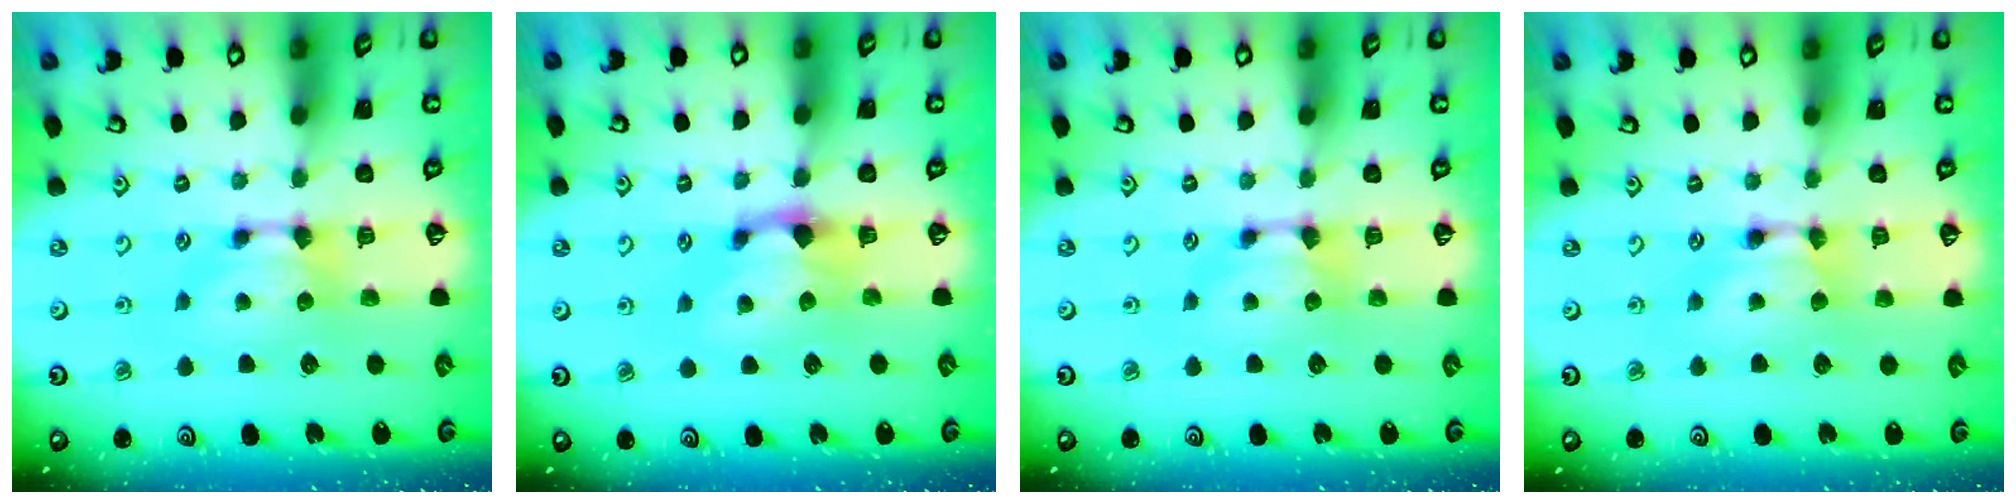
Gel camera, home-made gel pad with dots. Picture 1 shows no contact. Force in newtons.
{"total": 1.4, "press": 0.8, "slide": 1.2}
{"total": 0.0}
{"total": 1.6, "press": 1.6, "slide": 0.2}